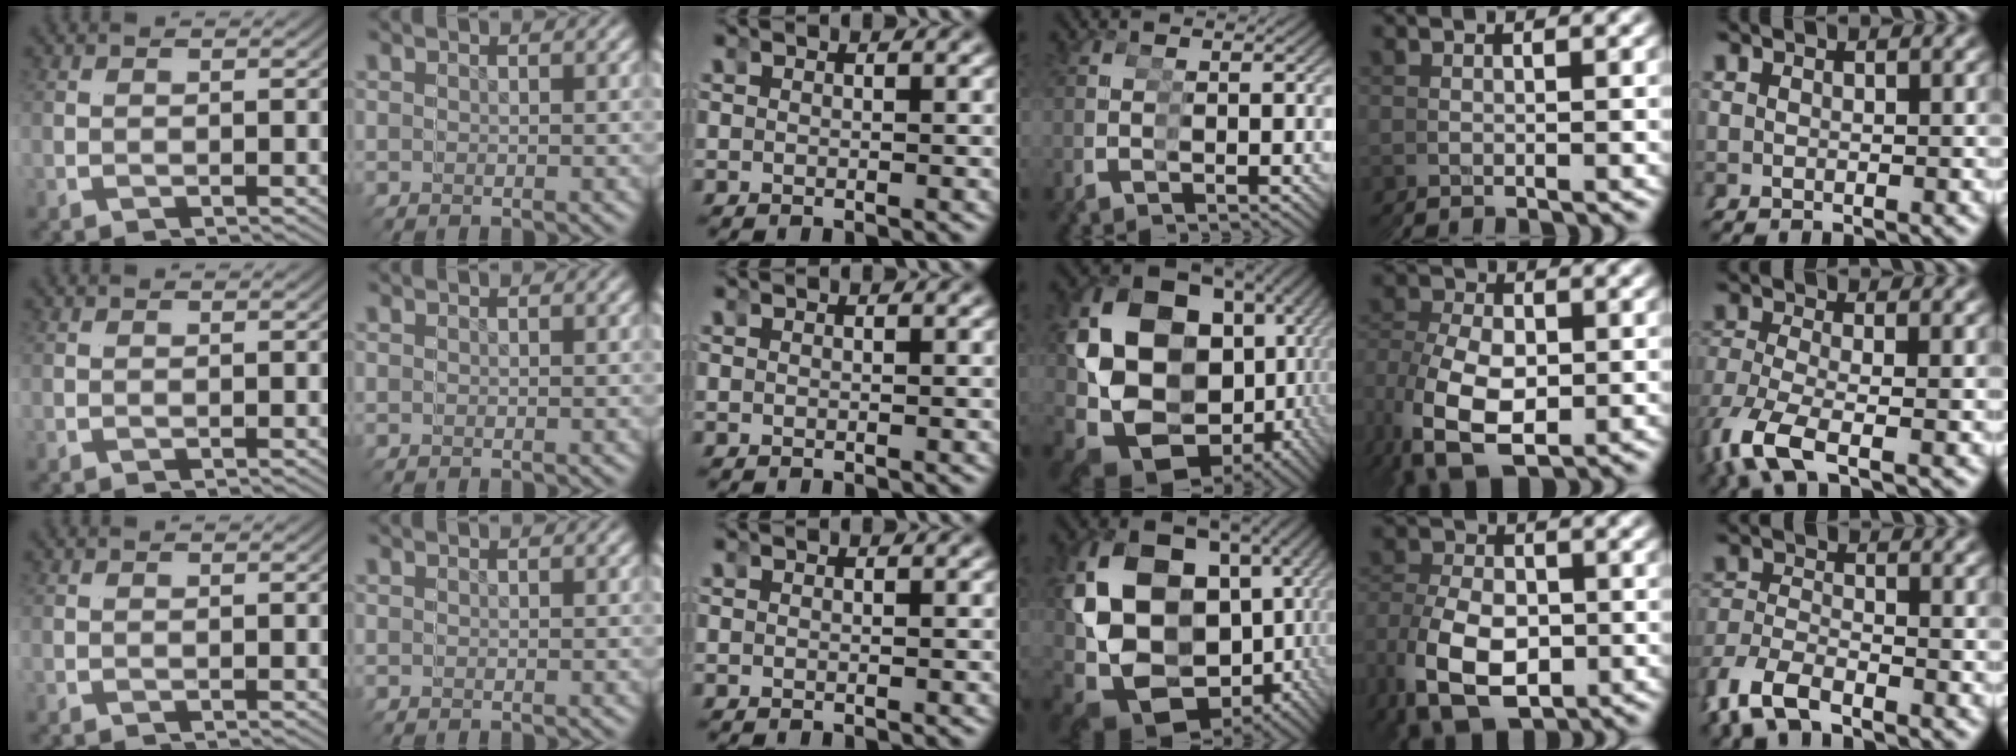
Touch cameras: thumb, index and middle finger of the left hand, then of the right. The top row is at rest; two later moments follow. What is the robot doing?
{"motion": "grasp_and_lifting", "object": "pipette"}